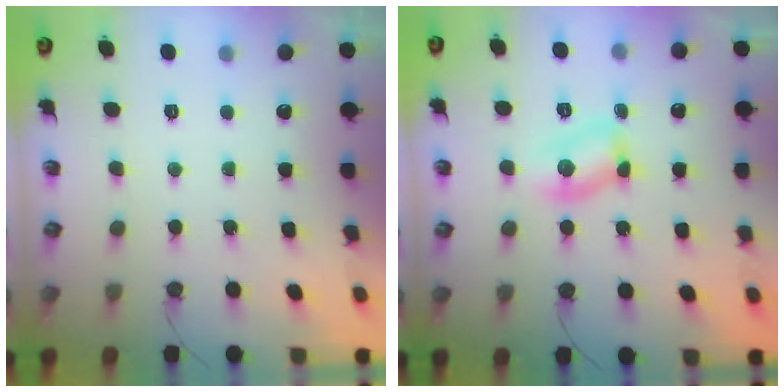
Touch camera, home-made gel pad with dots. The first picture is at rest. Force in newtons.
{"total": 5.1, "press": 5.1, "slide": 0.5}